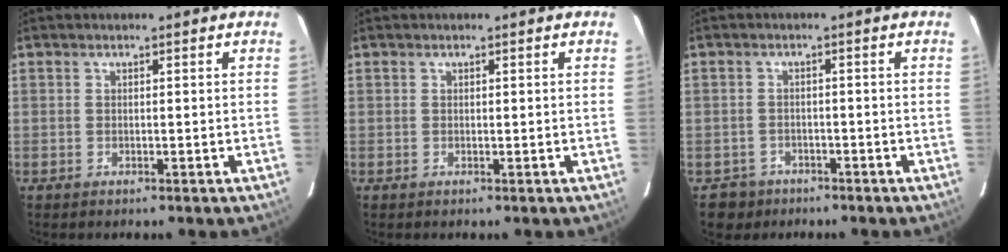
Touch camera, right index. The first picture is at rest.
{"total": 0.0}
{"total": 3.6, "force": [-2.0, 2.9, -0.7], "torque": [0.012, 0.011, -0.033]}